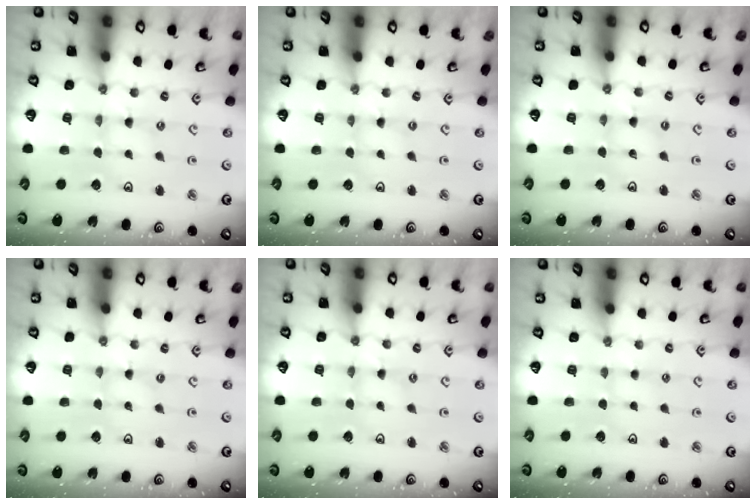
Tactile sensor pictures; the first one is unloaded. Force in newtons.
{"total": 0.0}
{"total": 1.3, "press": 1.3, "slide": 0.3}
{"total": 0.0}
{"total": 0.0}
{"total": 2.2, "press": 2.2, "slide": 0.4}